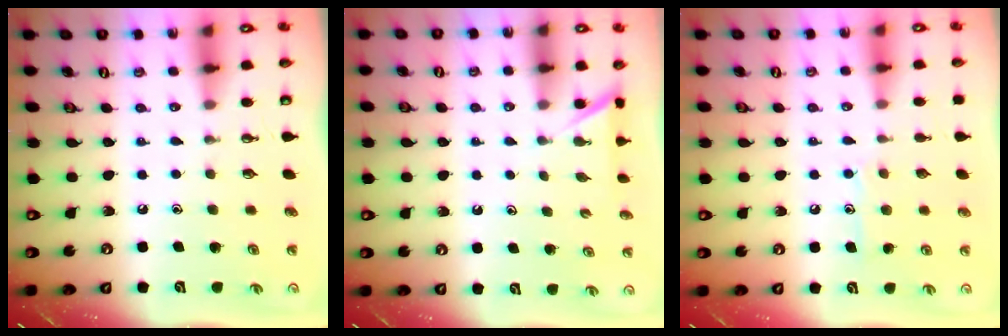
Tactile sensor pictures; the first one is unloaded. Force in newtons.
{"total": 1.6, "press": 1.6, "slide": 0.2}
{"total": 7.6, "press": 7.6, "slide": 0.5}